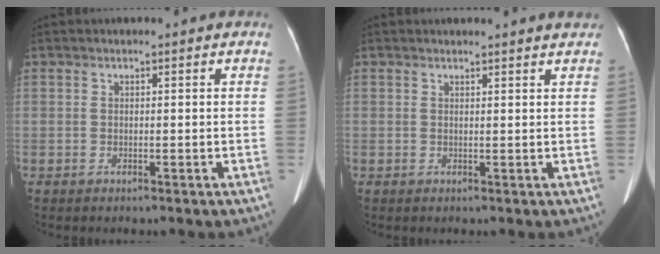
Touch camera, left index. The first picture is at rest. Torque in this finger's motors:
{"motor_torque": [0.03, -0.22, -0.38, -0.20]}